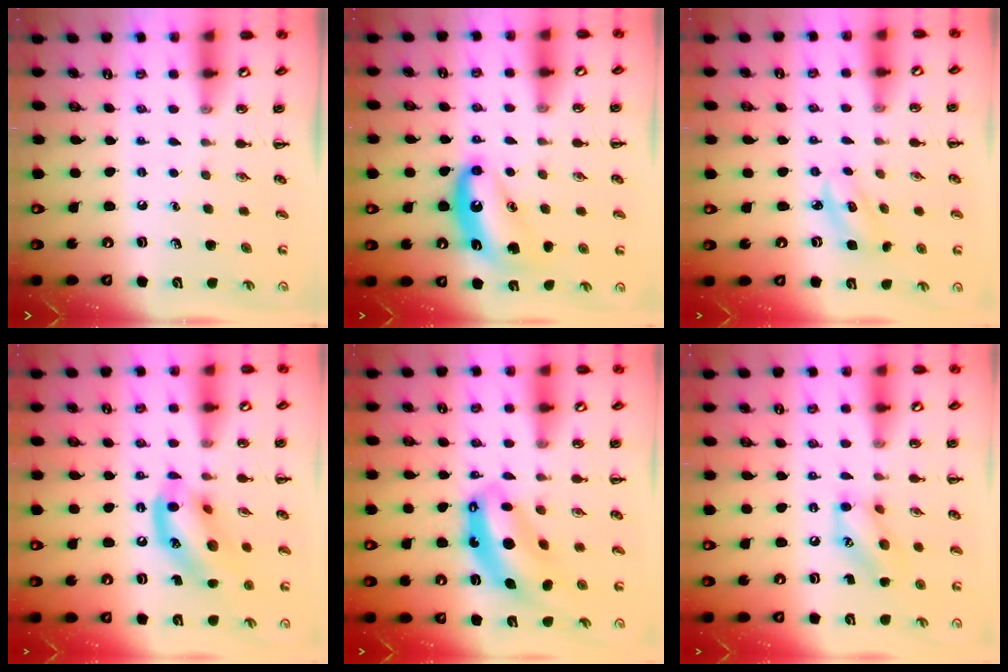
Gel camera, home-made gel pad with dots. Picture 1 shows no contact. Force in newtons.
{"total": 11.5, "press": 11.4, "slide": 1.2}
{"total": 2.6, "press": 2.5, "slide": 0.5}
{"total": 13.3, "press": 12.9, "slide": 3.1}
{"total": 10.6, "press": 10.2, "slide": 2.9}
{"total": 10.9, "press": 10.8, "slide": 1.2}